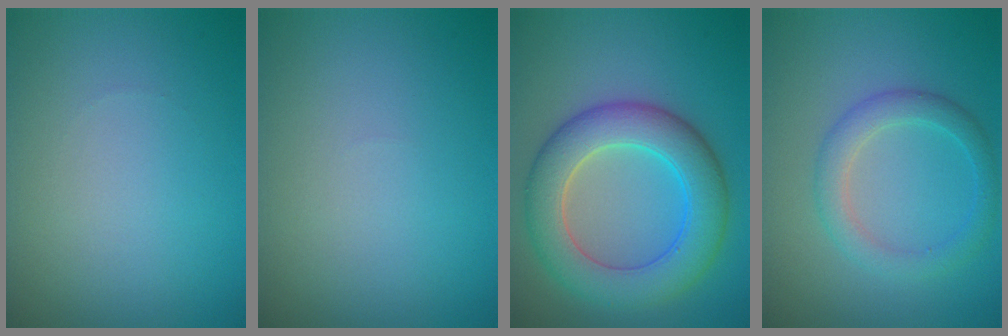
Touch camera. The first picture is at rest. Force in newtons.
{"total": 0.0}
{"total": 7.2, "press": 7.2, "slide": 0.3}
{"total": 2.8, "press": 2.8, "slide": 0.0}